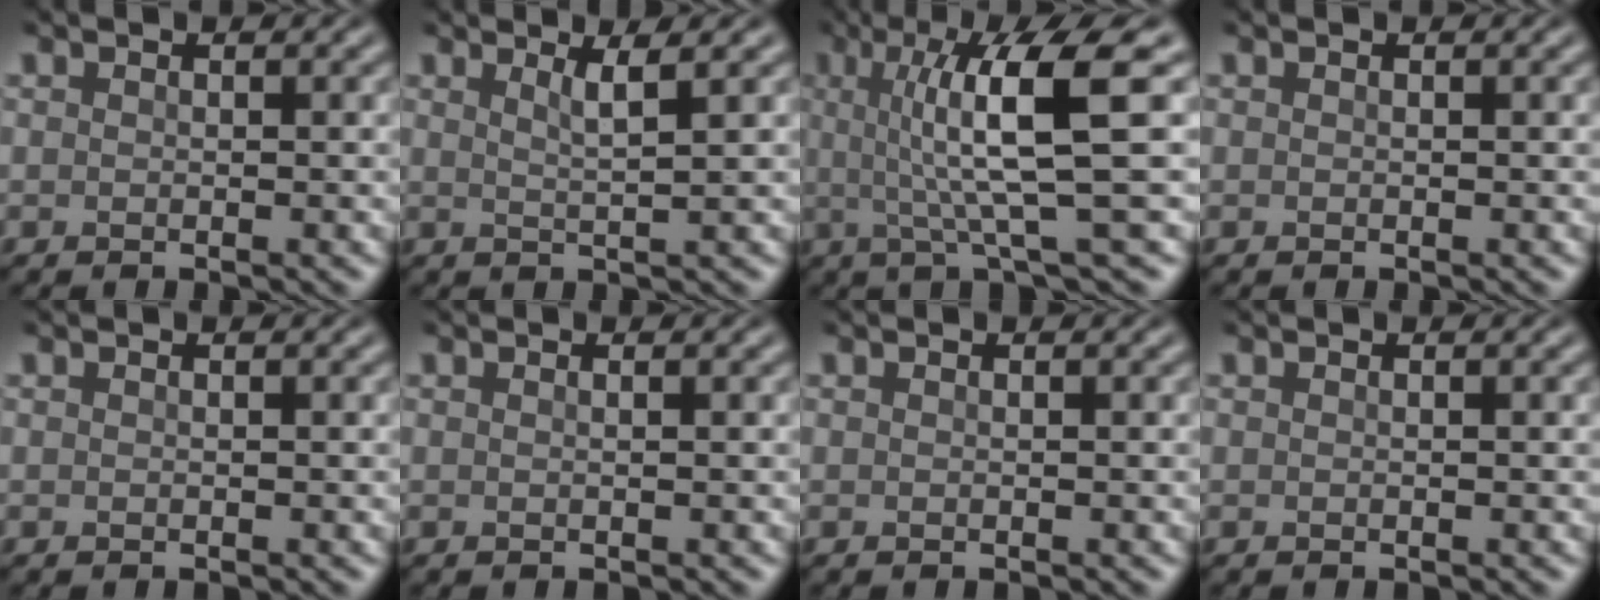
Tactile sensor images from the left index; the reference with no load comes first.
{"total": 2.2, "force": [1.1, 0.5, 1.8], "torque": [-0.022, 0.002, 0.013]}
{"total": 8.9, "force": [1.3, 1.7, 8.6], "torque": [-0.120, 0.007, 0.019]}
{"total": 0.0}
{"total": 0.0}
{"total": 0.7, "force": [0.2, 0.3, 0.6], "torque": [-0.002, 0.001, -0.004]}
{"total": 0.0}
{"total": 0.0}